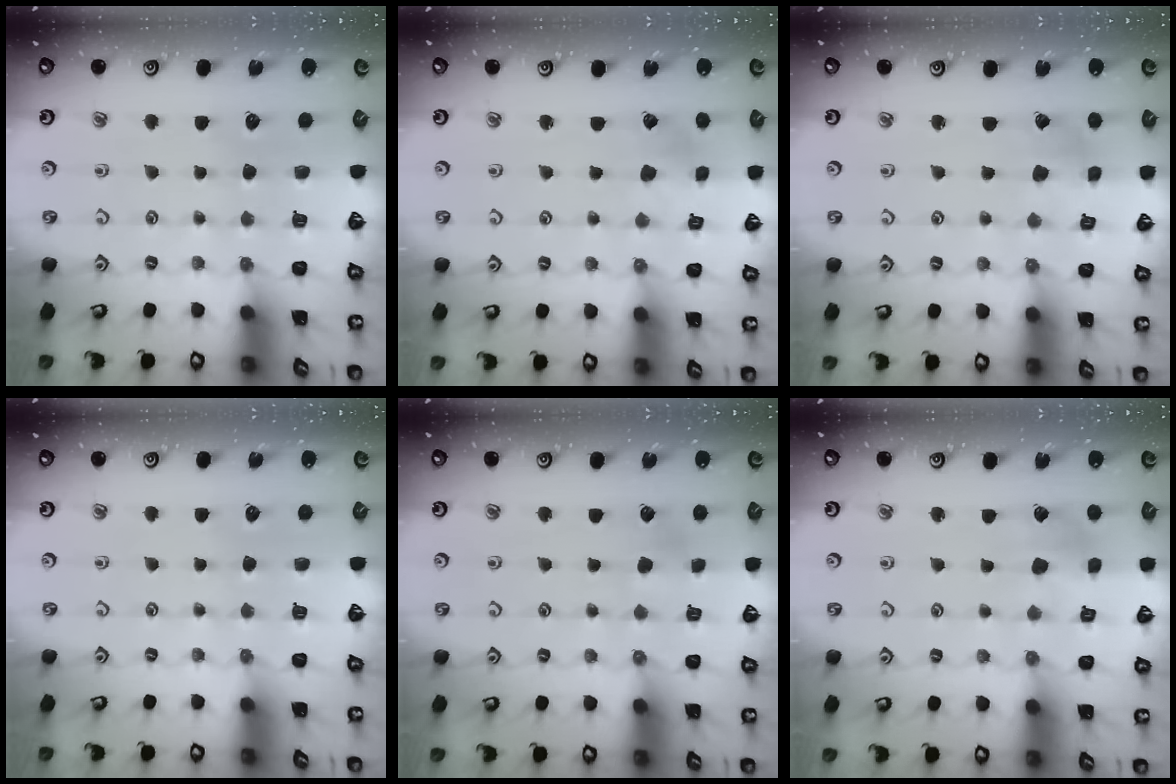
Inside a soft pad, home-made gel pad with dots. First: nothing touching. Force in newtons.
{"total": 1.9, "press": 1.9, "slide": 0.1}
{"total": 1.5, "press": 1.5, "slide": 0.0}
{"total": 0.0}
{"total": 2.9, "press": 2.8, "slide": 0.9}
{"total": 5.9, "press": 5.8, "slide": 0.7}